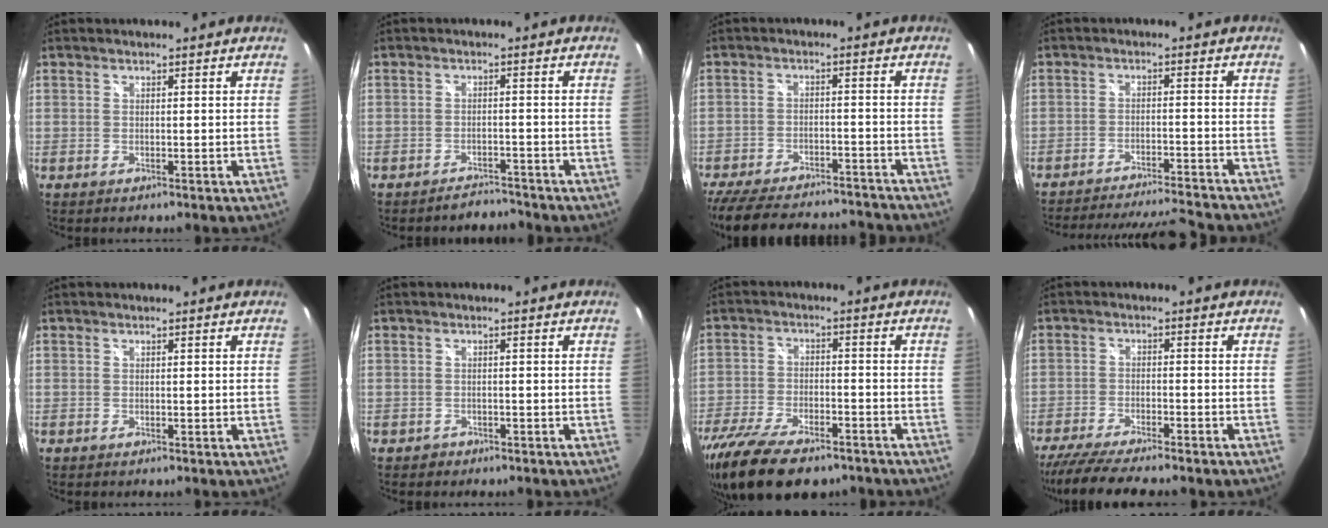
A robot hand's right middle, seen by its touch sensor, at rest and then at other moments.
{"total": 3.3, "force": [-3.2, 0.8, 0.2], "torque": [-0.008, 0.005, -0.047]}
{"total": 20.1, "force": [-17.8, 4.1, 8.5], "torque": [-0.178, -0.016, -0.259]}
{"total": 18.0, "force": [-16.5, 2.0, 6.9], "torque": [-0.138, -0.002, -0.229]}
{"total": 0.0}
{"total": 1.3, "force": [-0.8, 1.0, 0.2], "torque": [-0.009, 0.001, -0.010]}
{"total": 18.8, "force": [-13.7, 7.3, 10.6], "torque": [-0.229, -0.044, -0.227]}
{"total": 11.8, "force": [-10.1, 1.2, 6.0], "torque": [-0.132, -0.031, -0.164]}